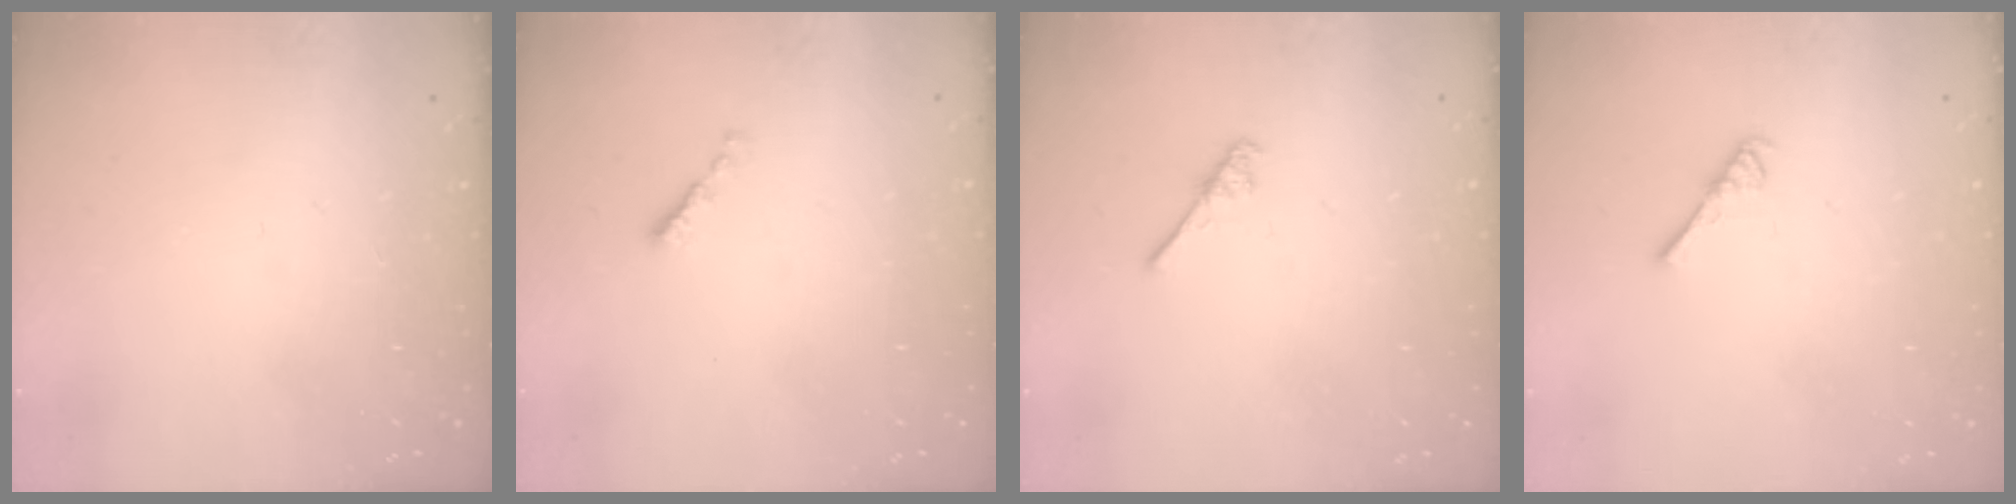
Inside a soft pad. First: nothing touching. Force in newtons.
{"total": 0.7, "press": 0.5, "slide": 0.4}
{"total": 2.6, "press": 2.6, "slide": 0.3}
{"total": 2.6, "press": 2.6, "slide": 0.5}